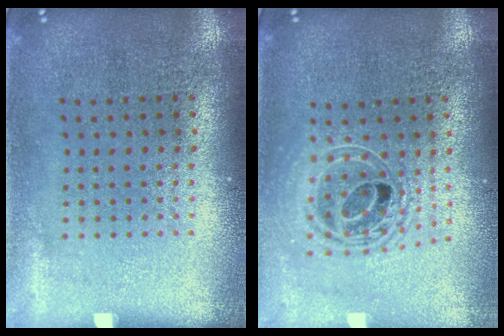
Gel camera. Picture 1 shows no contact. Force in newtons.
{"total": 1.8, "press": 1.5, "slide": 1.0}